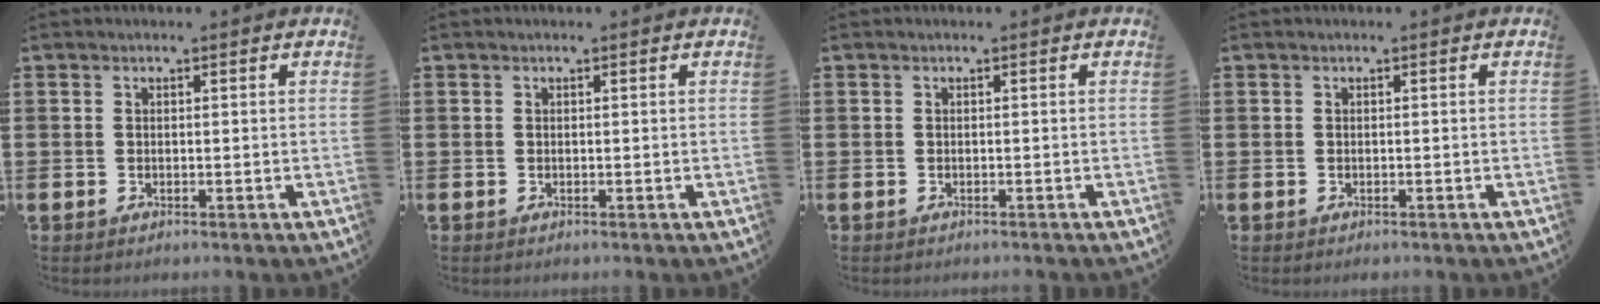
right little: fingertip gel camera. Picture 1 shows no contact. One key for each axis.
{"total": 0.0}
{"total": 0.0}
{"total": 0.0}